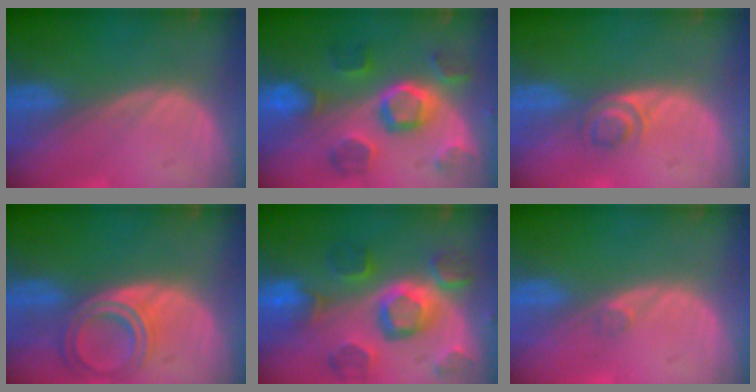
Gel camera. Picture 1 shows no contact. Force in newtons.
{"total": 9.7, "press": 9.2, "slide": 3.1}
{"total": 2.8, "press": 2.7, "slide": 1.0}
{"total": 6.5, "press": 5.9, "slide": 2.8}
{"total": 11.7, "press": 10.2, "slide": 5.7}
{"total": 0.9, "press": 0.8, "slide": 0.5}